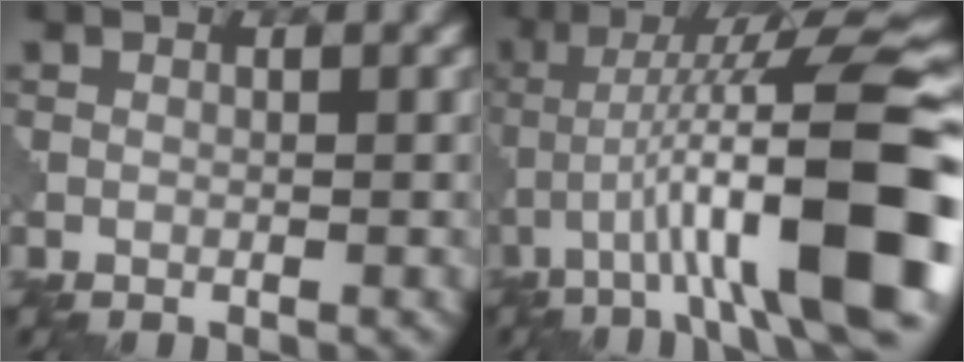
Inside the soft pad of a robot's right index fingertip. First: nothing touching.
{"total": 14.7, "force": [-4.2, 2.9, 13.8], "torque": [-0.216, 0.028, -0.049]}